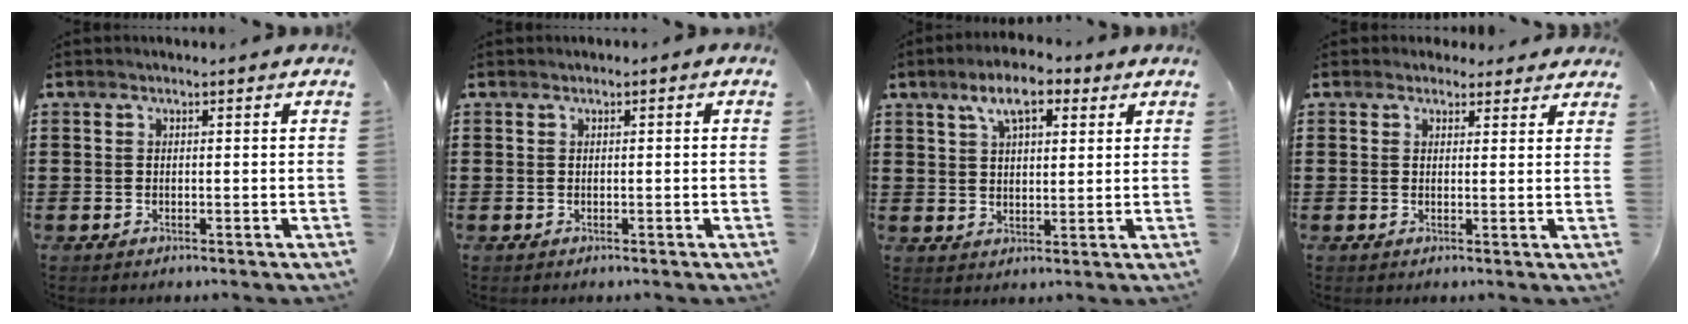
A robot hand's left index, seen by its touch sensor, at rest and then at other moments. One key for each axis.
{"total": 0.0}
{"total": 7.2, "fx": 4.6, "fy": 3.0, "fz": 4.7, "tx": -0.090, "ty": 0.003, "tz": 0.078}
{"total": 2.2, "fx": 1.8, "fy": 1.2, "fz": 0.1, "tx": -0.001, "ty": 0.002, "tz": 0.033}